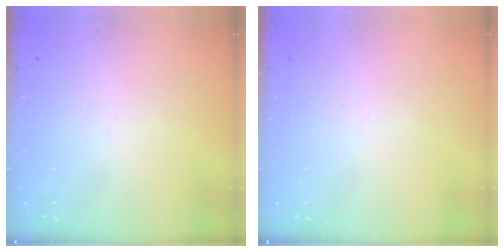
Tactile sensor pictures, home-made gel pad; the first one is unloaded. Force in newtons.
{"total": 0.0}